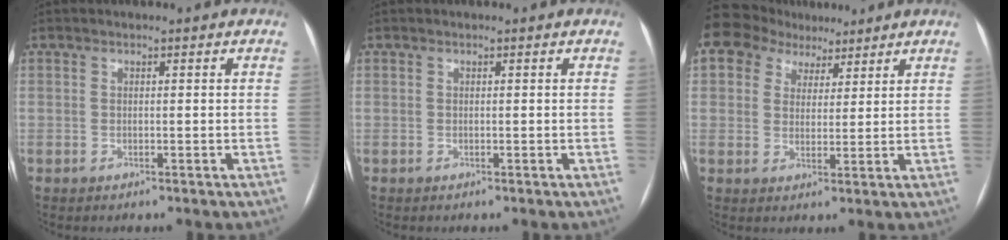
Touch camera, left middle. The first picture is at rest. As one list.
[{"total": 0.0}, {"total": 6.9, "force": [5.3, 4.4, 1.2], "torque": [-0.015, 0.026, 0.088]}]